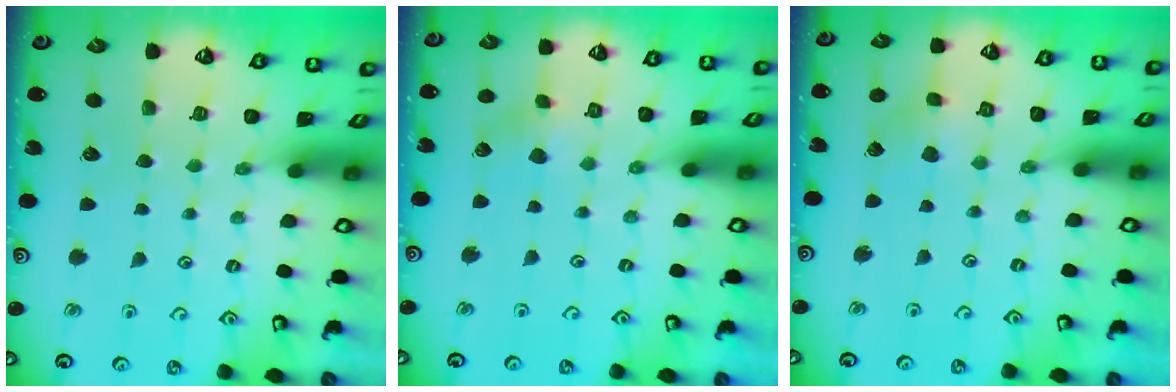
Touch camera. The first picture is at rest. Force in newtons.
{"total": 3.4, "press": 3.4, "slide": 0.4}
{"total": 3.5, "press": 3.4, "slide": 0.6}